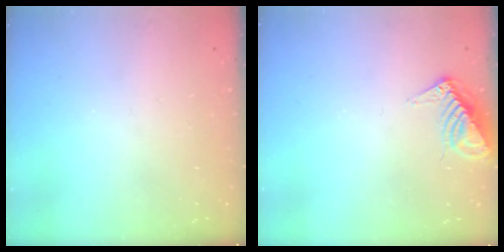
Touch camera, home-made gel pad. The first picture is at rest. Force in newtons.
{"total": 7.9, "press": 7.9, "slide": 0.6}